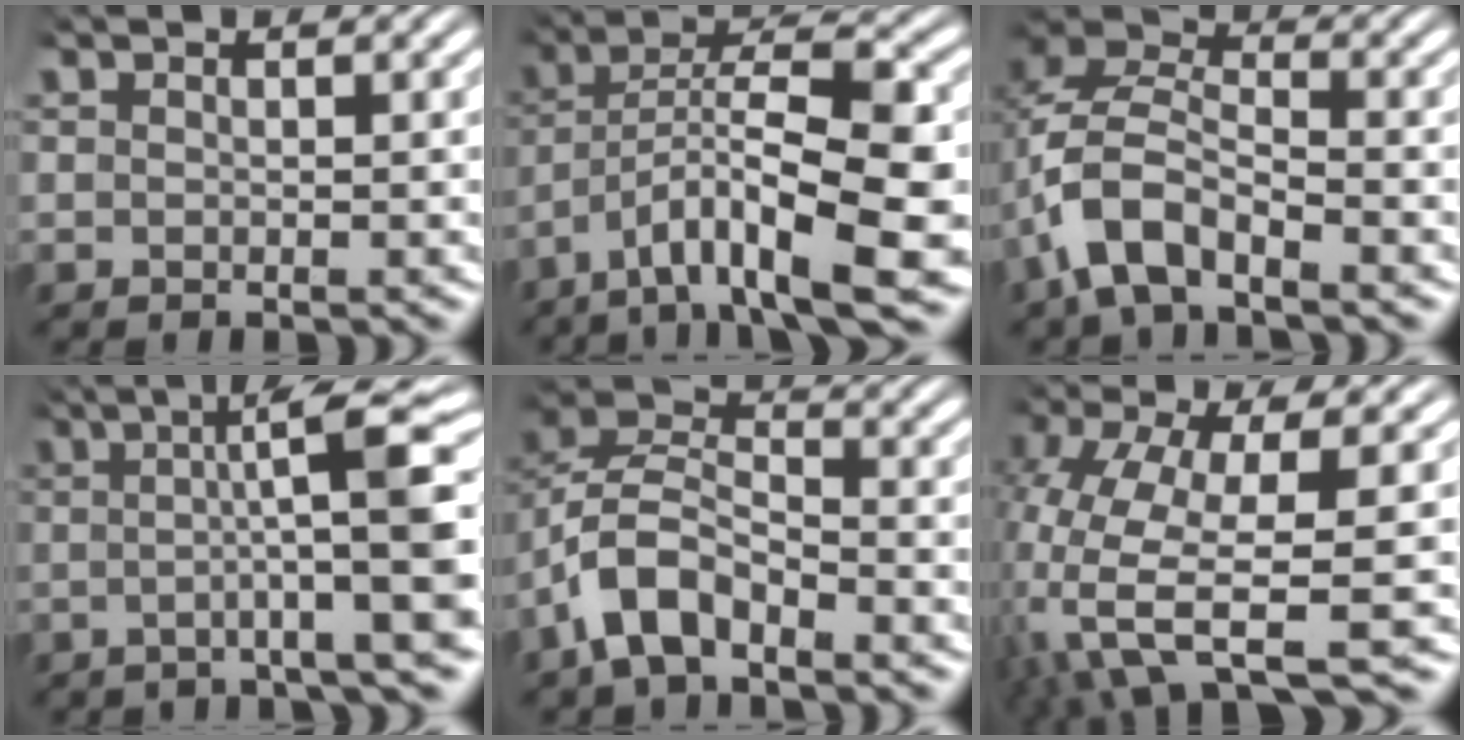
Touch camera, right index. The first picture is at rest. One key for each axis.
{"total": 10.2, "fx": -2.8, "fy": 4.4, "fz": 8.7, "tx": -0.136, "ty": -0.014, "tz": -0.035}
{"total": 7.1, "fx": -1.0, "fy": 5.6, "fz": 4.3, "tx": -0.108, "ty": -0.012, "tz": -0.030}
{"total": 8.9, "fx": 0.6, "fy": 1.3, "fz": 8.8, "tx": -0.130, "ty": 0.006, "tz": 0.008}
{"total": 5.9, "fx": -1.6, "fy": 4.6, "fz": 3.4, "tx": -0.090, "ty": -0.013, "tz": -0.036}
{"total": 7.9, "fx": -4.2, "fy": 2.4, "fz": 6.3, "tx": -0.143, "ty": -0.056, "tz": -0.034}